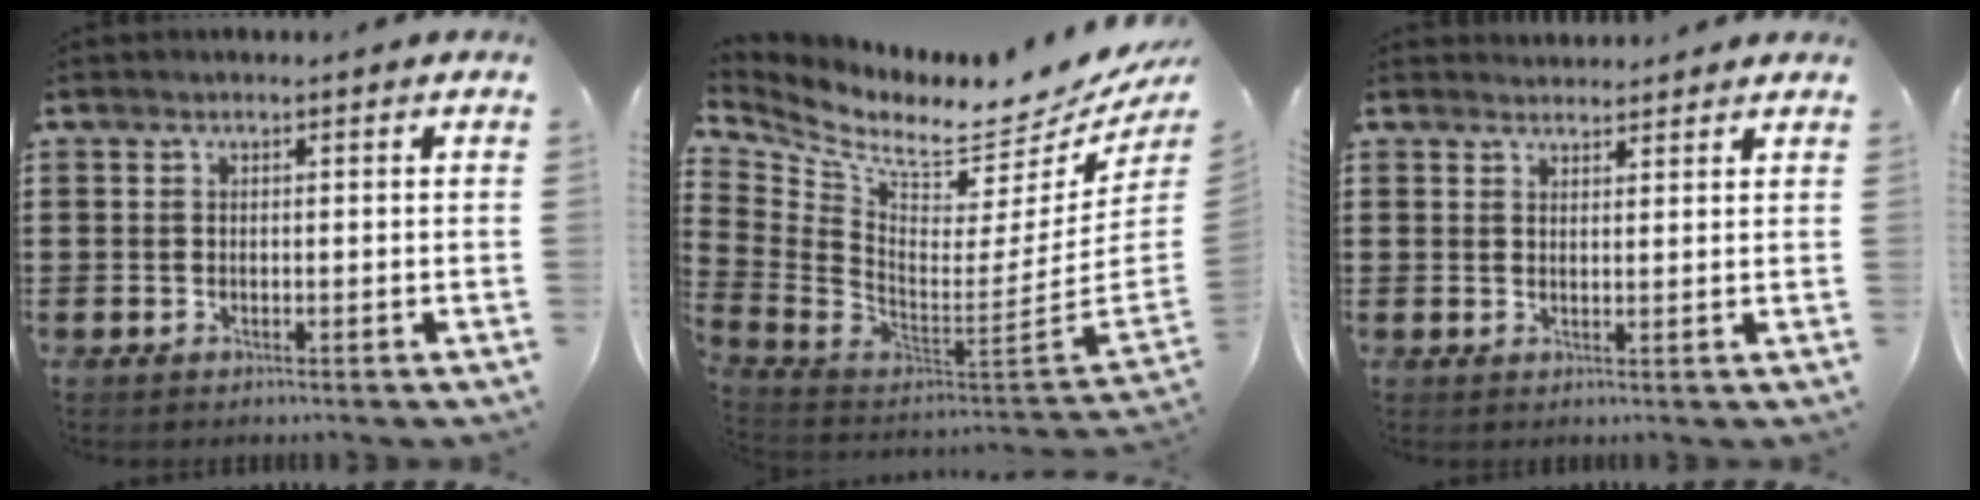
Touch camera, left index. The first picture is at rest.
{"total": 6.6, "force": [4.9, 1.0, 4.2], "torque": [-0.104, -0.065, 0.078]}
{"total": 2.0, "force": [1.9, 0.2, -0.1], "torque": [-0.003, -0.001, 0.038]}